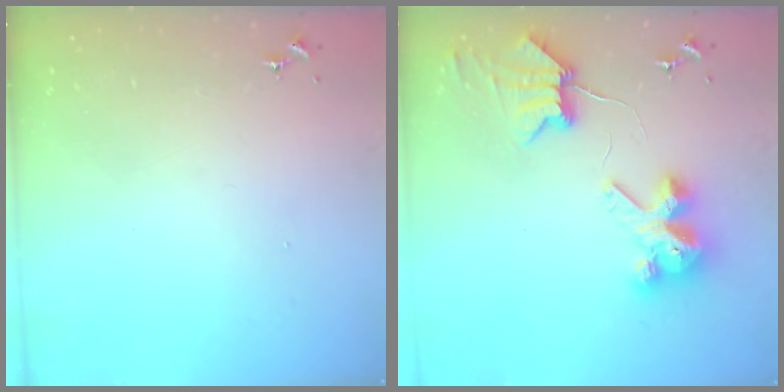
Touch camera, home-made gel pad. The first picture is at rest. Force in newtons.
{"total": 8.1, "press": 8.1, "slide": 1.2}